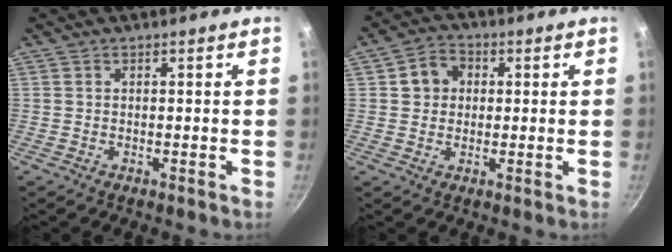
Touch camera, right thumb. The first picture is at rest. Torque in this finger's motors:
{"motor_torque": [-0.02, 0.02, 0.03, 0.03, 0.04]}